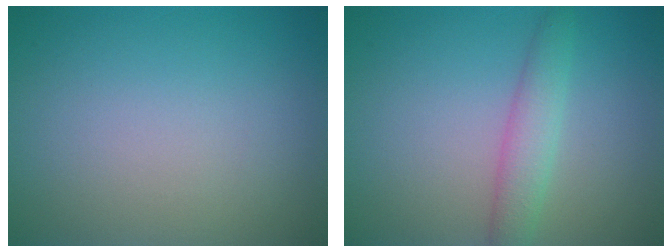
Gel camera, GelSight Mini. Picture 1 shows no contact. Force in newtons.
{"total": 2.6, "press": 2.6, "slide": 0.1}